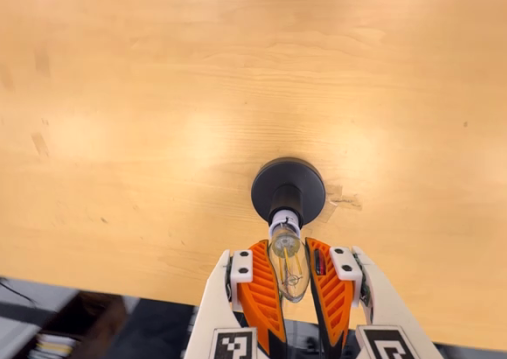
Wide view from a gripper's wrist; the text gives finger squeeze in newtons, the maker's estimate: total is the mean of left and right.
{"total": 23.4, "left": 24.8, "right": 22.1}